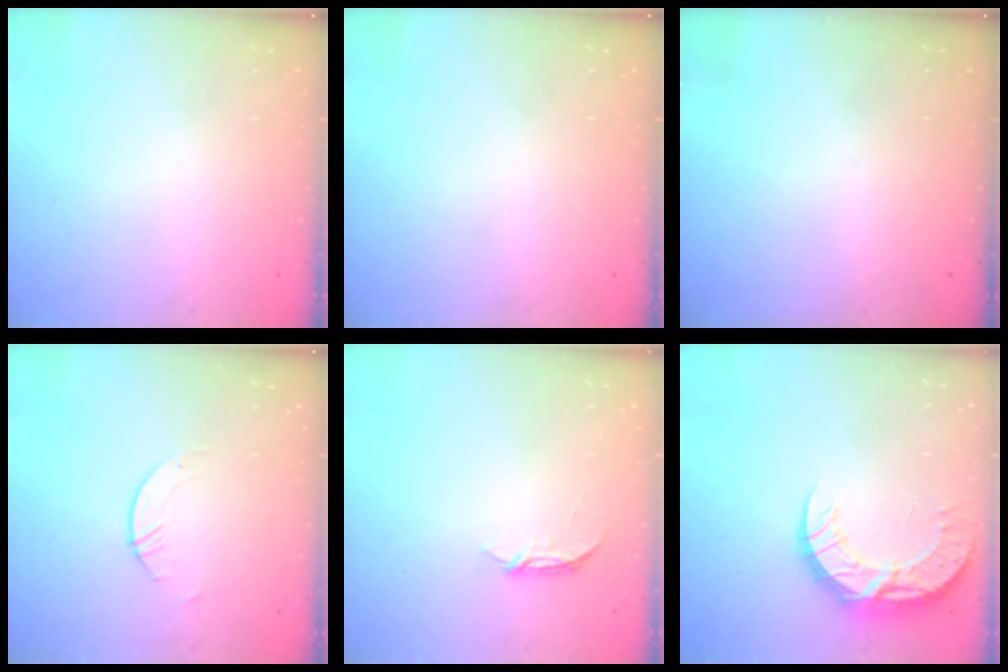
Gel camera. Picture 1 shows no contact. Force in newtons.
{"total": 0.0}
{"total": 0.0}
{"total": 2.1, "press": 2.1, "slide": 0.1}
{"total": 3.8, "press": 3.8, "slide": 0.5}
{"total": 13.0, "press": 12.9, "slide": 1.0}